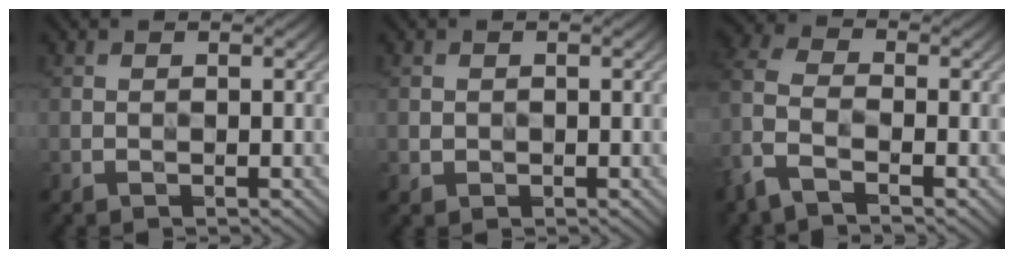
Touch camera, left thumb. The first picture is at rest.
{"total": 0.7, "force": [0.0, 0.7, 0.2], "torque": [-0.004, -0.005, -0.001]}
{"total": 6.4, "force": [-3.6, 2.9, 4.5], "torque": [-0.118, -0.001, -0.091]}